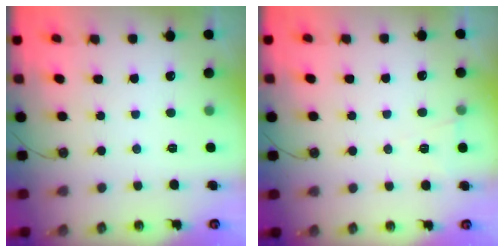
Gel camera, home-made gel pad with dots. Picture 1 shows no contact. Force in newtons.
{"total": 5.6, "press": 3.6, "slide": 4.4}